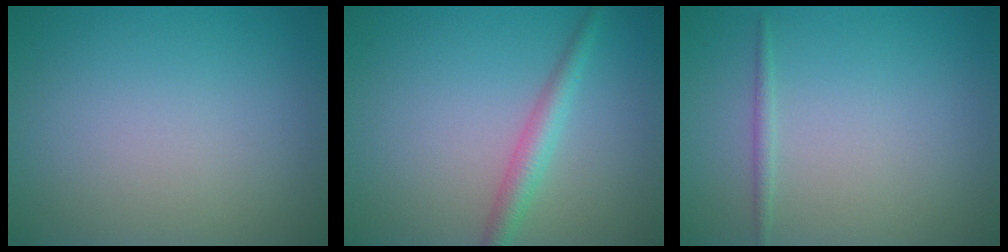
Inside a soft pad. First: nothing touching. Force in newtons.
{"total": 2.5, "press": 2.5, "slide": 0.0}
{"total": 0.8, "press": 0.8, "slide": 0.0}